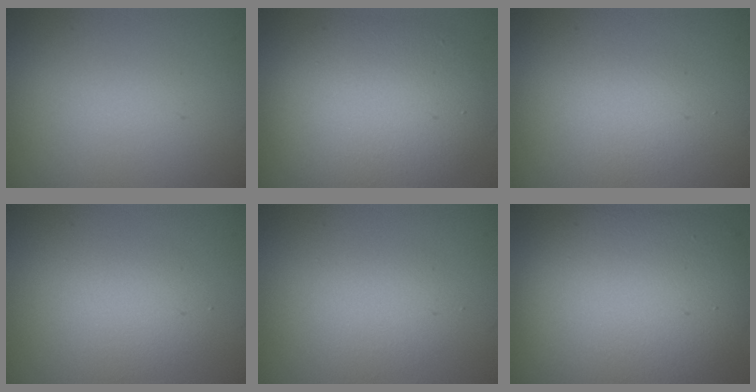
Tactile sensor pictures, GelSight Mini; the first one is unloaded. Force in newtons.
{"total": 7.9, "press": 7.9, "slide": 0.4}
{"total": 2.0, "press": 2.0, "slide": 0.1}
{"total": 2.7, "press": 2.7, "slide": 0.1}
{"total": 2.4, "press": 2.4, "slide": 0.3}
{"total": 11.9, "press": 11.8, "slide": 0.7}